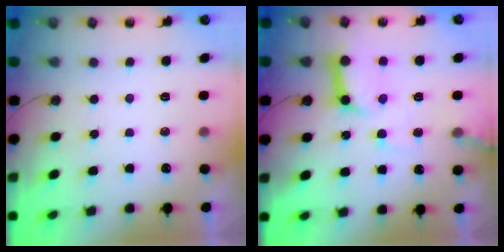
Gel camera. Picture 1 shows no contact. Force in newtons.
{"total": 15.1, "press": 15.0, "slide": 1.8}